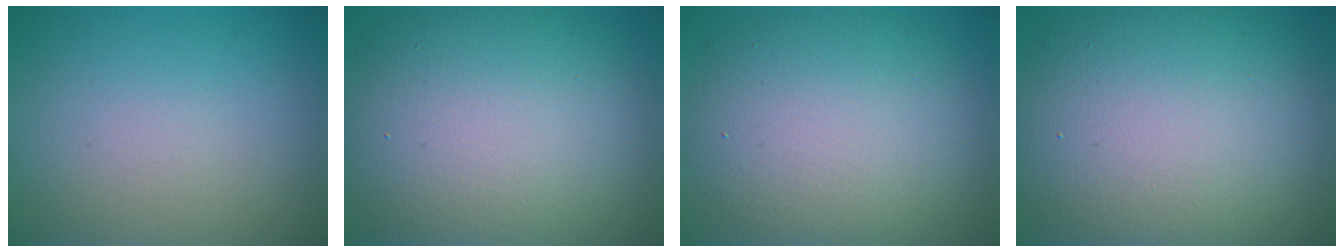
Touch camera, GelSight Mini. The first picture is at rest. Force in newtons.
{"total": 13.4, "press": 13.3, "slide": 0.8}
{"total": 10.4, "press": 10.3, "slide": 1.1}
{"total": 15.6, "press": 15.6, "slide": 1.1}